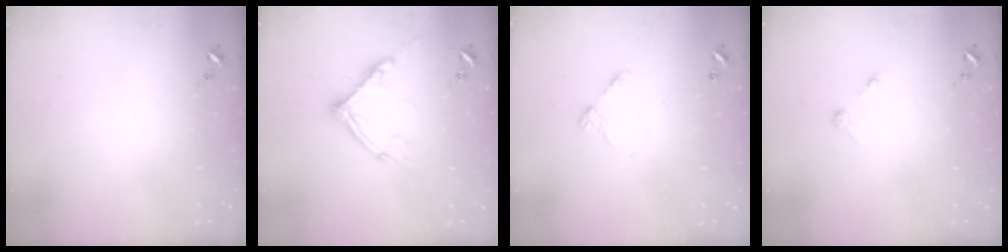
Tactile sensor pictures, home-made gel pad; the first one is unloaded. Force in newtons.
{"total": 10.7, "press": 10.6, "slide": 1.1}
{"total": 6.2, "press": 6.2, "slide": 0.4}
{"total": 2.8, "press": 2.8, "slide": 0.3}